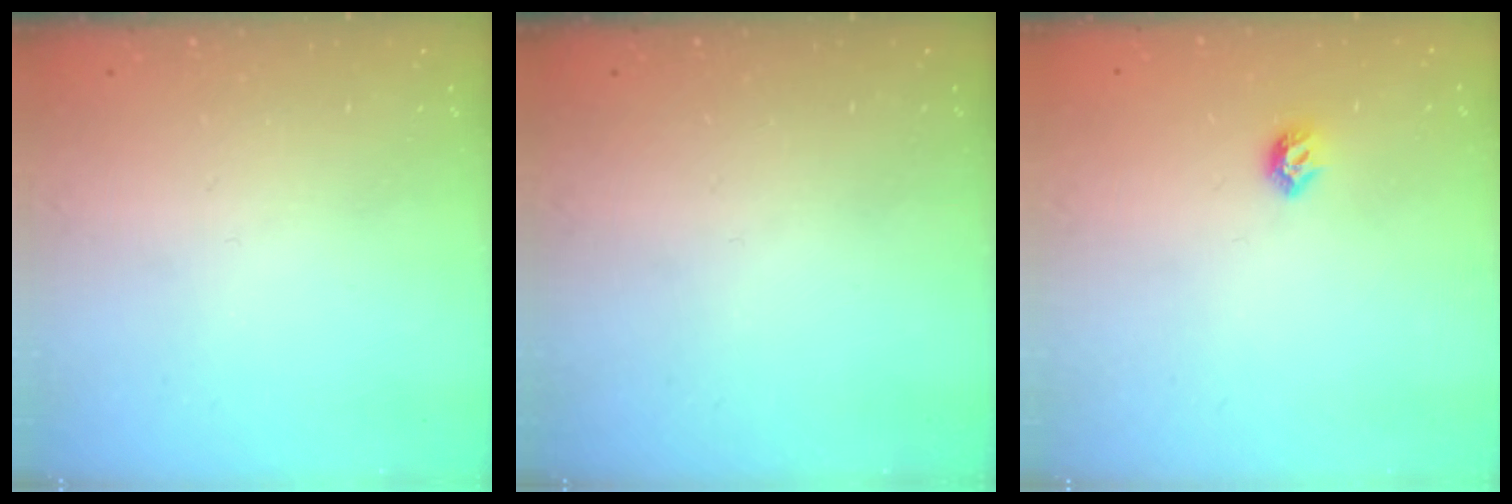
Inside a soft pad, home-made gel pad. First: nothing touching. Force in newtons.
{"total": 0.0}
{"total": 5.5, "press": 5.4, "slide": 1.2}